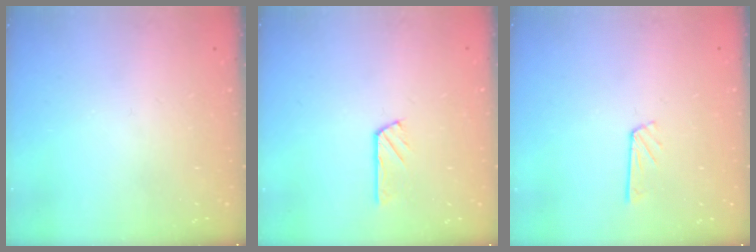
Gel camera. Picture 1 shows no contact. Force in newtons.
{"total": 3.2, "press": 3.2, "slide": 0.1}
{"total": 4.6, "press": 4.5, "slide": 0.4}